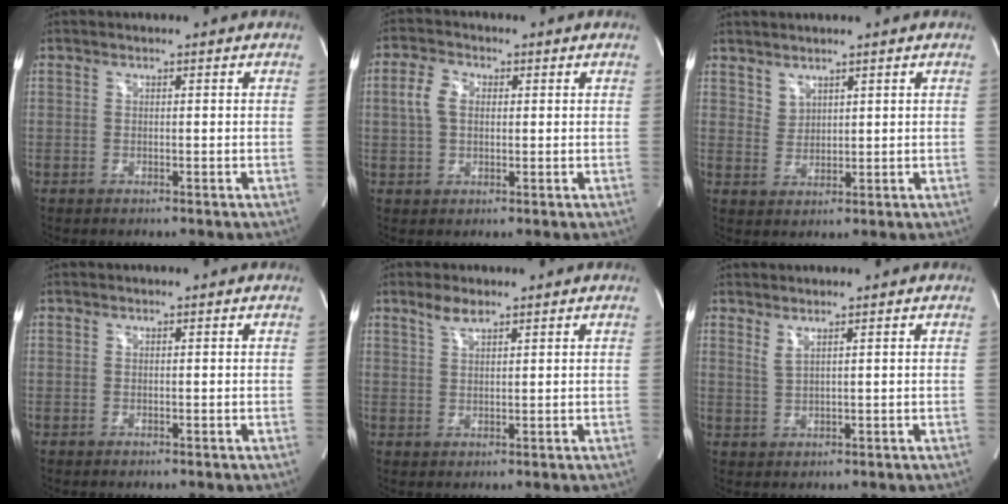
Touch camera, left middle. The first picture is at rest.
{"total": 4.5, "force": [0.7, 2.9, 3.3], "torque": [-0.085, 0.018, 0.016]}
{"total": 2.3, "force": [1.9, 1.3, 0.3], "torque": [0.000, -0.001, 0.041]}
{"total": 0.0}
{"total": 2.8, "force": [2.2, 0.7, 1.6], "torque": [-0.037, 0.005, 0.045]}
{"total": 1.8, "force": [1.4, -0.1, 1.1], "torque": [-0.029, -0.008, 0.035]}